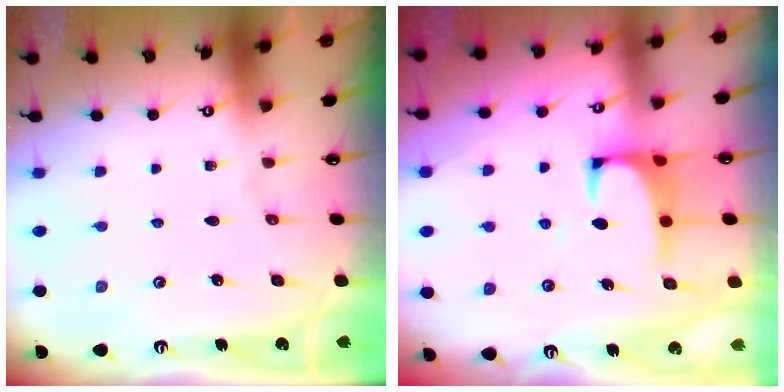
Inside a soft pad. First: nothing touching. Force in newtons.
{"total": 1.6, "press": 1.4, "slide": 0.8}